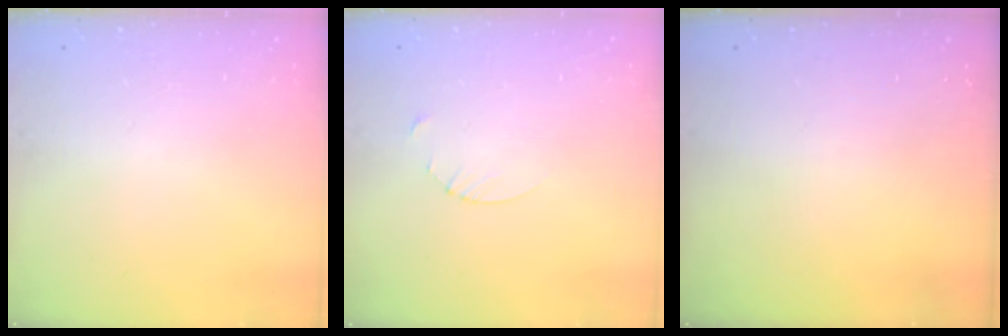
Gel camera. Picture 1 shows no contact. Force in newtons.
{"total": 2.7, "press": 2.7, "slide": 0.3}
{"total": 0.0}